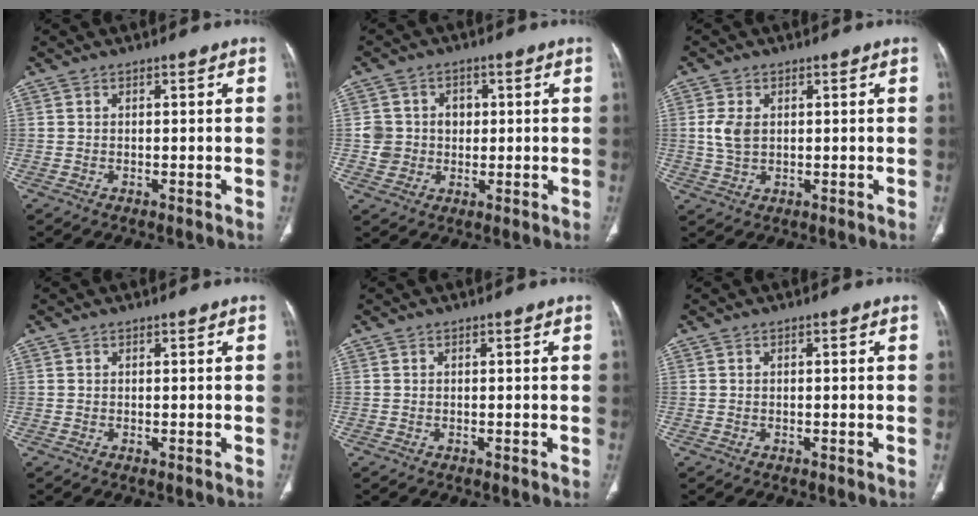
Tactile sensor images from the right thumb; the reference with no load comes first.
{"total": 6.6, "force": [0.4, 6.4, 1.6], "torque": [0.009, 0.009, 0.007]}
{"total": 4.3, "force": [0.7, 2.9, 3.1], "torque": [-0.064, 0.001, 0.018]}
{"total": 0.0}
{"total": 0.0}
{"total": 0.7, "force": [0.1, 0.2, 0.6], "torque": [-0.013, 0.001, 0.004]}